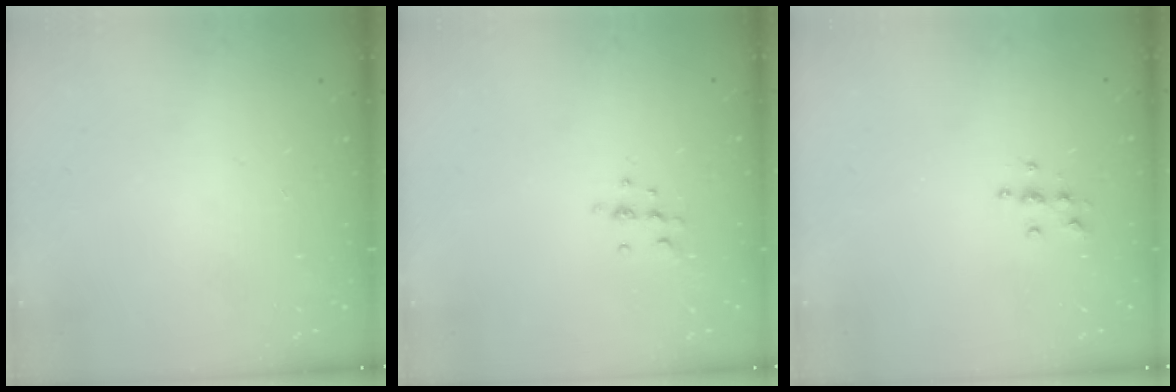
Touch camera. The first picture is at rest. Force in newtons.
{"total": 6.9, "press": 6.8, "slide": 1.2}
{"total": 5.5, "press": 5.5, "slide": 0.4}